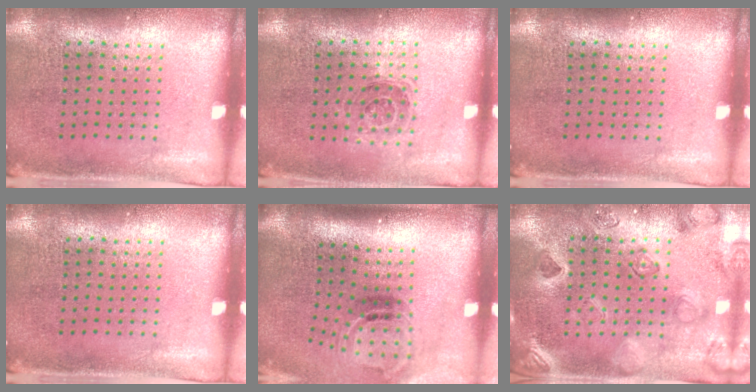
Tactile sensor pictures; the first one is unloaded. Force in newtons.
{"total": 1.1, "press": 1.0, "slide": 0.5}
{"total": 0.0}
{"total": 0.0}
{"total": 1.9, "press": 1.1, "slide": 1.5}
{"total": 2.5, "press": 2.5, "slide": 0.5}